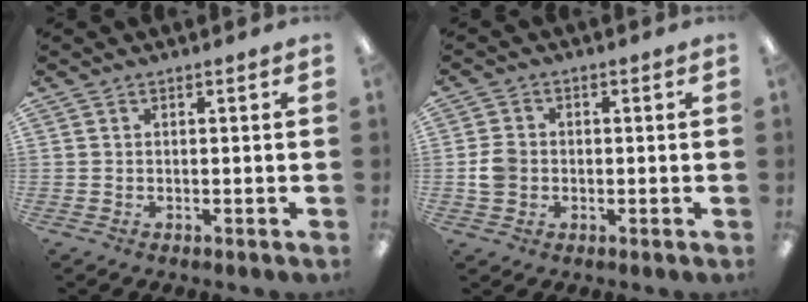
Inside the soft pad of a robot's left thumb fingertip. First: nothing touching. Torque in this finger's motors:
{"motor_torque": [-0.15, 0.24, 0.42, -0.18, -0.01]}